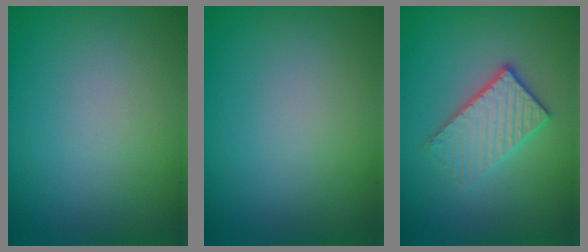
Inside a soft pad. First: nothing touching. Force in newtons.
{"total": 0.0}
{"total": 3.3, "press": 3.0, "slide": 1.5}